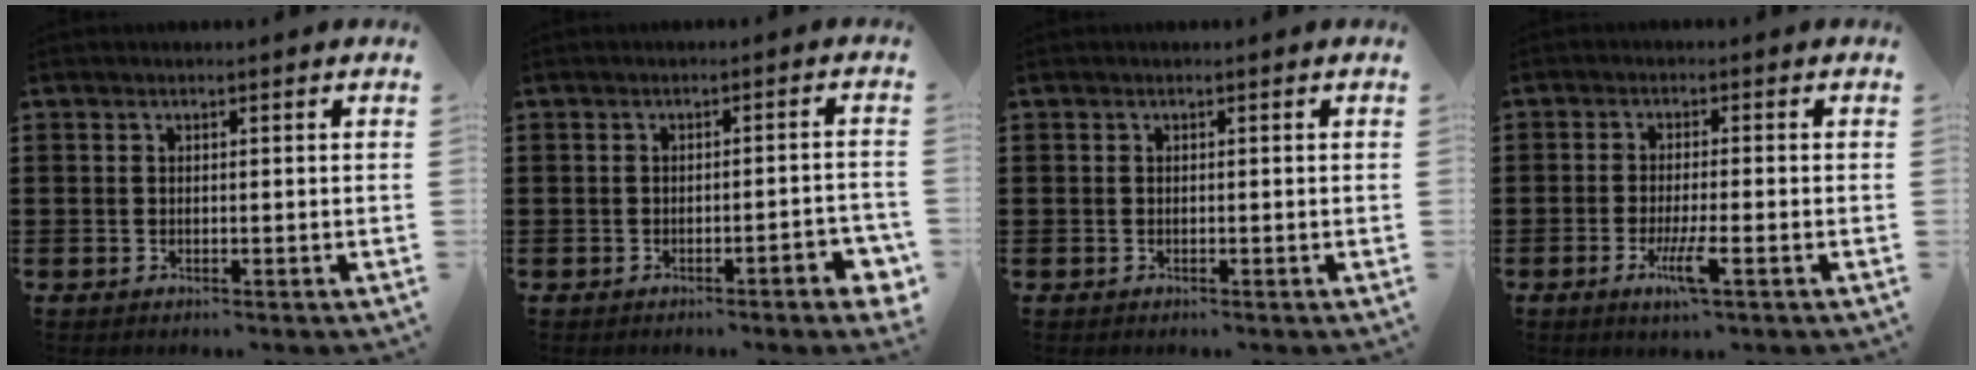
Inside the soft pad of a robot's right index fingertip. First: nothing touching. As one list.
[{"total": 3.1, "force": [-2.0, 0.2, 2.4], "torque": [-0.038, -0.002, -0.035]}, {"total": 0.0}, {"total": 5.0, "force": [-2.4, 0.6, 4.4], "torque": [-0.088, -0.015, -0.043]}]